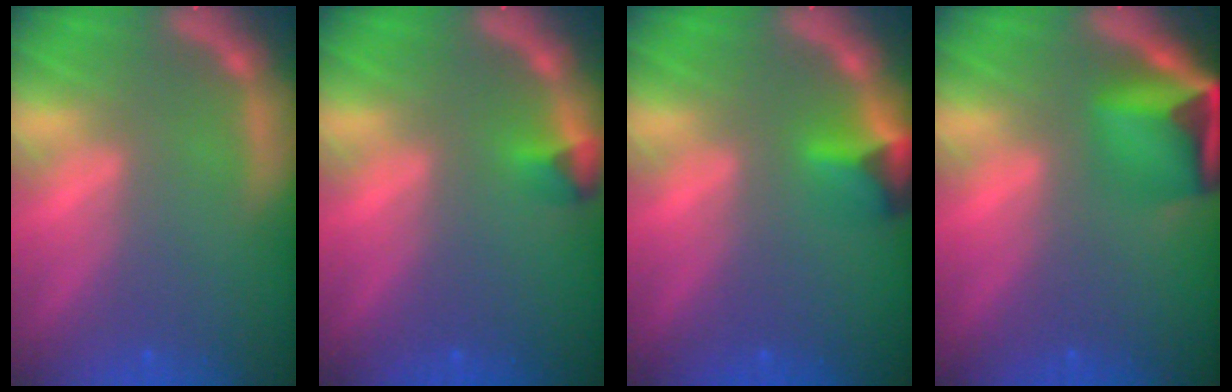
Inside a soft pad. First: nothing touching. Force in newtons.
{"total": 1.4}
{"total": 2.9}
{"total": 6.9}